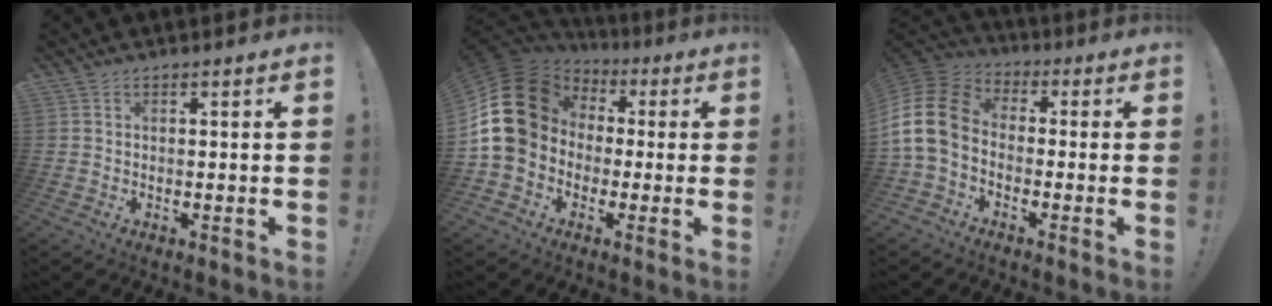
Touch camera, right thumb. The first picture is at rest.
{"total": 19.6, "force": [2.0, 15.8, 11.5], "torque": [-0.196, 0.008, 0.053]}
{"total": 14.4, "force": [-1.7, 10.0, 10.2], "torque": [-0.199, 0.023, -0.023]}